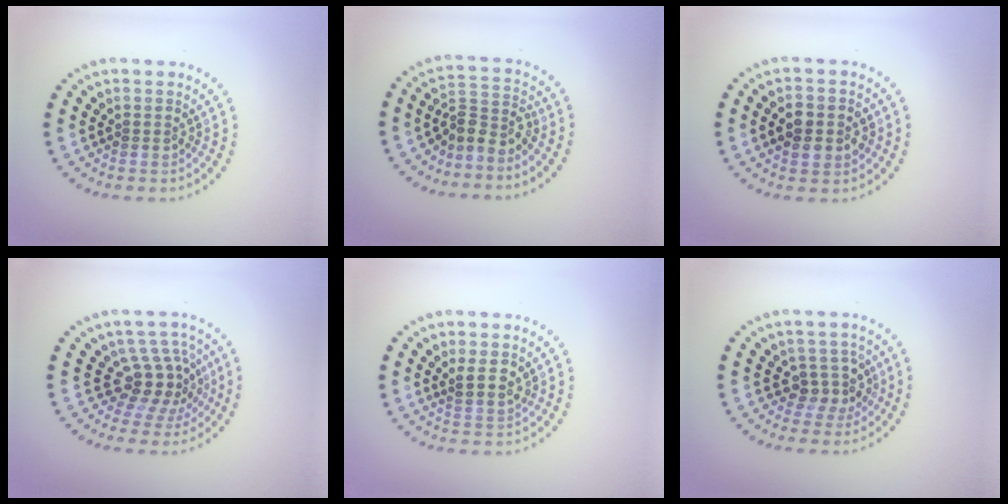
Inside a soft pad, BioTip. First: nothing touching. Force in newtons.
{"total": 2.7, "press": 2.0, "slide": 1.8}
{"total": 3.4, "press": 3.4, "slide": 0.3}
{"total": 3.9, "press": 2.8, "slide": 2.6}
{"total": 2.3, "press": 2.1, "slide": 0.8}
{"total": 2.6, "press": 2.1, "slide": 1.6}